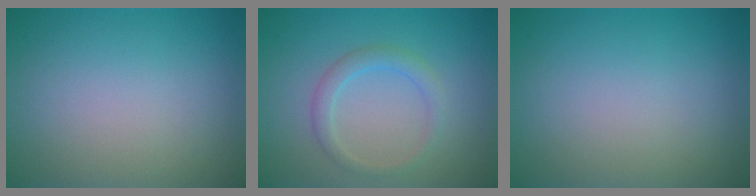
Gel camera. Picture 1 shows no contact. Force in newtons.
{"total": 1.9, "press": 1.9, "slide": 0.1}
{"total": 0.0}